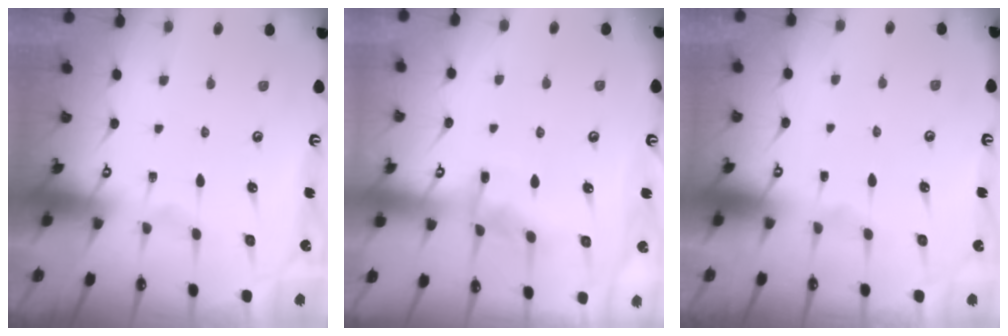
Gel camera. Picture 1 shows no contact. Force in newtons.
{"total": 7.2, "press": 7.2, "slide": 0.8}
{"total": 1.2, "press": 1.2, "slide": 0.1}